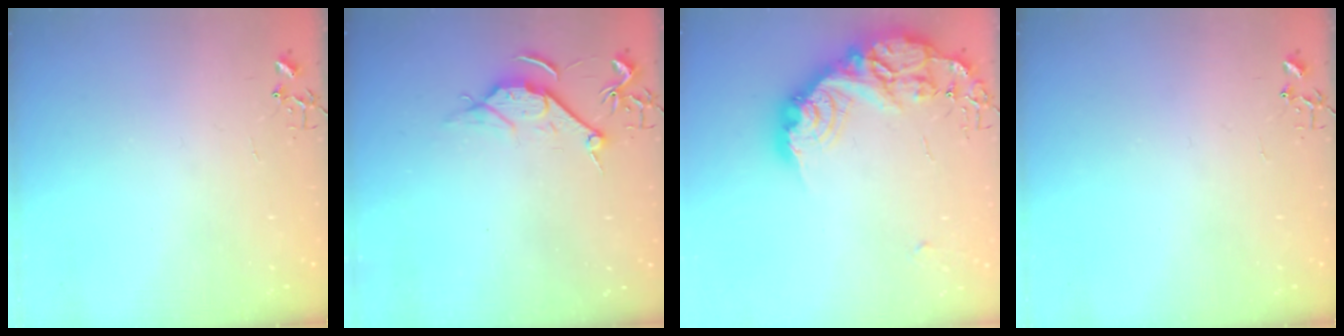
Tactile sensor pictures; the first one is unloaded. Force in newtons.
{"total": 8.4, "press": 8.3, "slide": 1.0}
{"total": 24.7, "press": 24.6, "slide": 2.0}
{"total": 0.0}